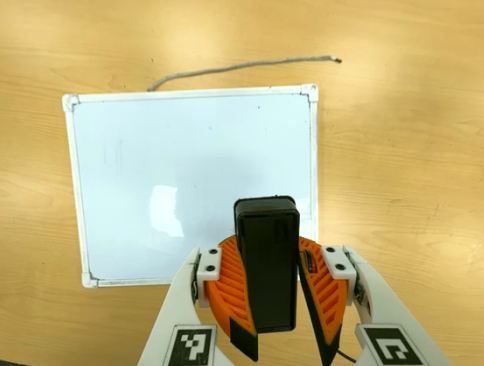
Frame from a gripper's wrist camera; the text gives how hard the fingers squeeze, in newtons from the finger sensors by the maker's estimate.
{"total": 13.1, "left": 12.4, "right": 13.9}